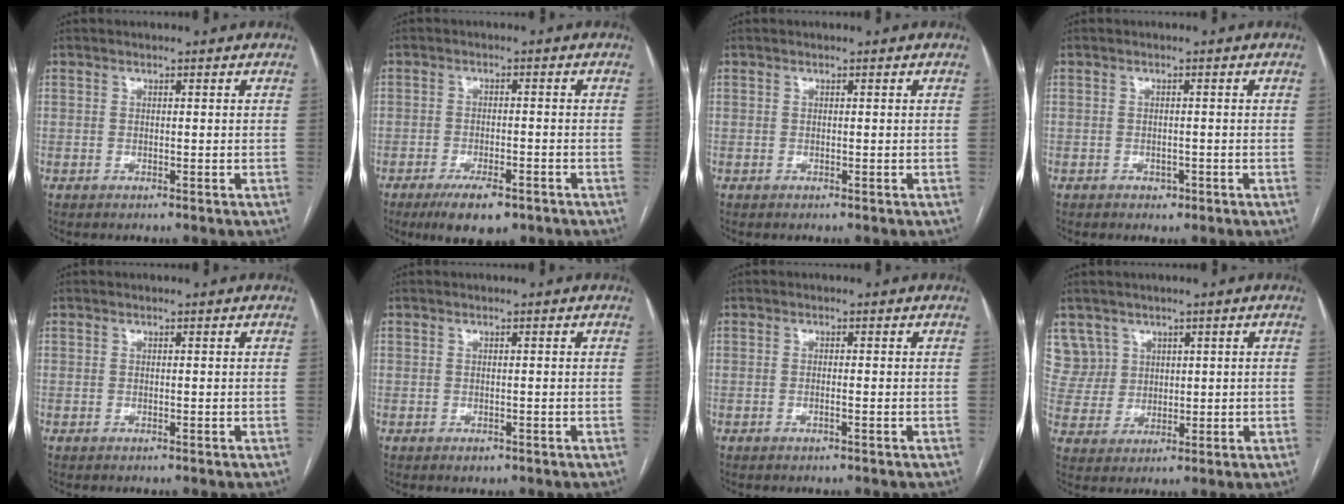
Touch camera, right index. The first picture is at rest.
{"total": 7.0, "force": [-4.6, 2.4, 4.6], "torque": [-0.075, -0.007, -0.069]}
{"total": 0.0}
{"total": 1.7, "force": [-0.9, 1.2, 0.6], "torque": [-0.007, 0.005, -0.009]}
{"total": 0.0}
{"total": 0.9, "force": [-0.5, 0.6, 0.4], "torque": [-0.003, 0.002, -0.003]}
{"total": 0.7, "force": [-0.3, 0.0, 0.7], "torque": [-0.014, 0.000, -0.004]}
{"total": 6.8, "force": [3.7, 5.7, 0.0], "torque": [0.002, 0.017, 0.086]}